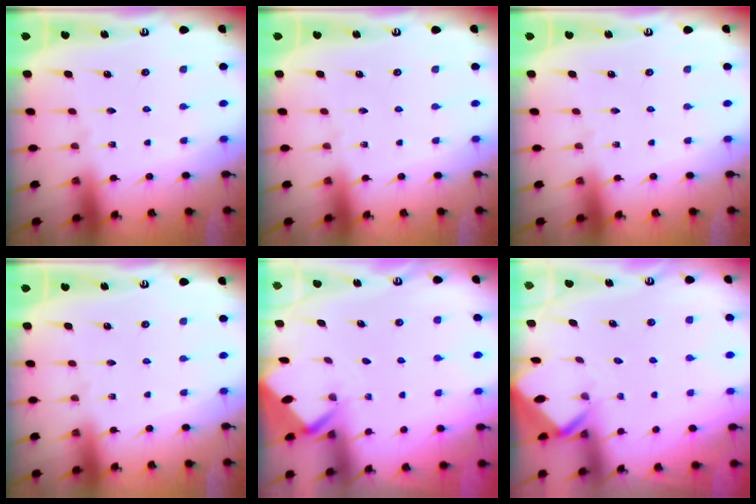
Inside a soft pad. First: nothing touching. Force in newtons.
{"total": 0.0}
{"total": 0.0}
{"total": 0.0}
{"total": 2.8, "press": 2.8, "slide": 0.2}
{"total": 2.8, "press": 2.8, "slide": 0.2}